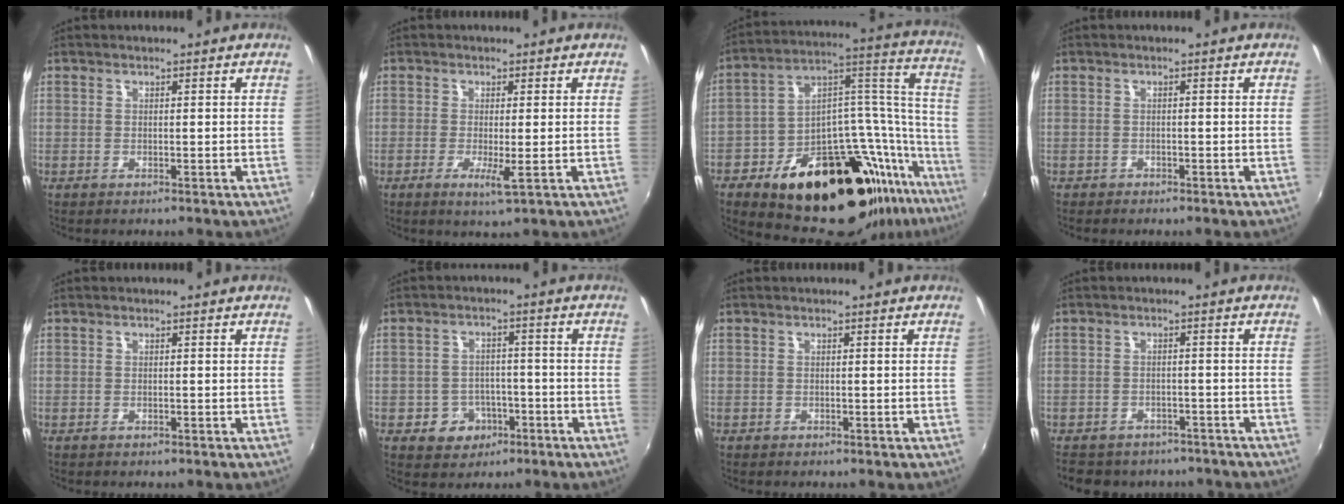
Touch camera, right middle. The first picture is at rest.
{"total": 3.5, "force": [-1.0, 0.2, 3.3], "torque": [-0.070, -0.012, -0.020]}
{"total": 35.8, "force": [-21.9, 13.9, 24.6], "torque": [-0.321, 0.027, -0.322]}
{"total": 1.2, "force": [-1.0, 0.6, 0.1], "torque": [-0.008, 0.000, -0.016]}
{"total": 0.0}
{"total": 6.4, "force": [-3.1, 5.3, 1.7], "torque": [-0.046, 0.017, -0.032]}
{"total": 0.0}
{"total": 11.3, "force": [-9.1, 5.4, 3.9], "torque": [-0.090, -0.006, -0.122]}